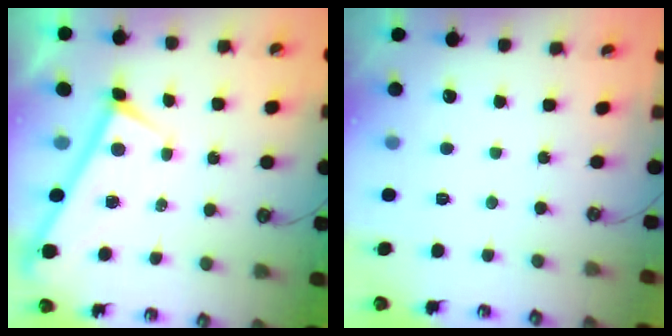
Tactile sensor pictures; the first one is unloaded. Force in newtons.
{"total": 0.0}